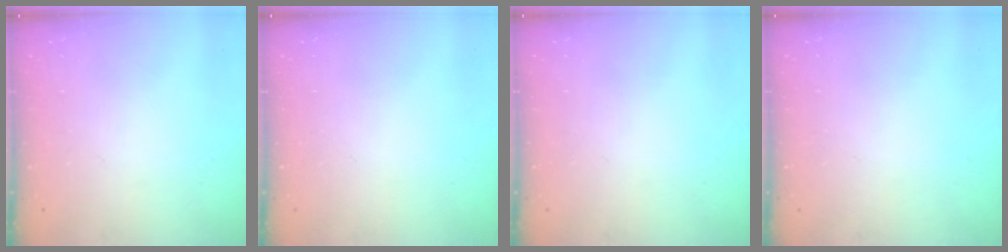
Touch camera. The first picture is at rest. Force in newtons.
{"total": 0.0}
{"total": 0.0}
{"total": 0.0}